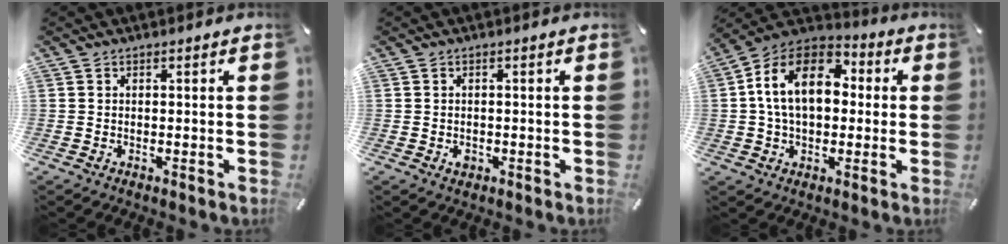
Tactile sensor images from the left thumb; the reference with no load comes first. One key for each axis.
{"total": 1.9, "fx": -0.6, "fy": 1.5, "fz": 1.0, "tx": -0.019, "ty": 0.003, "tz": -0.011}
{"total": 15.3, "fx": 1.7, "fy": 10.6, "fz": 10.9, "tx": -0.232, "ty": 0.009, "tz": 0.024}